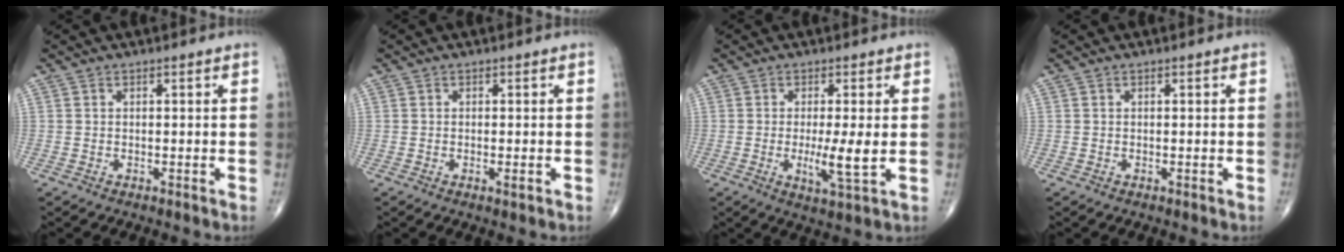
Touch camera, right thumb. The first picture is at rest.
{"total": 1.0, "force": [-0.3, 0.2, 0.9], "torque": [-0.015, -0.003, -0.006]}
{"total": 6.3, "force": [-0.4, 0.8, 6.2], "torque": [-0.118, -0.019, -0.009]}
{"total": 0.0}